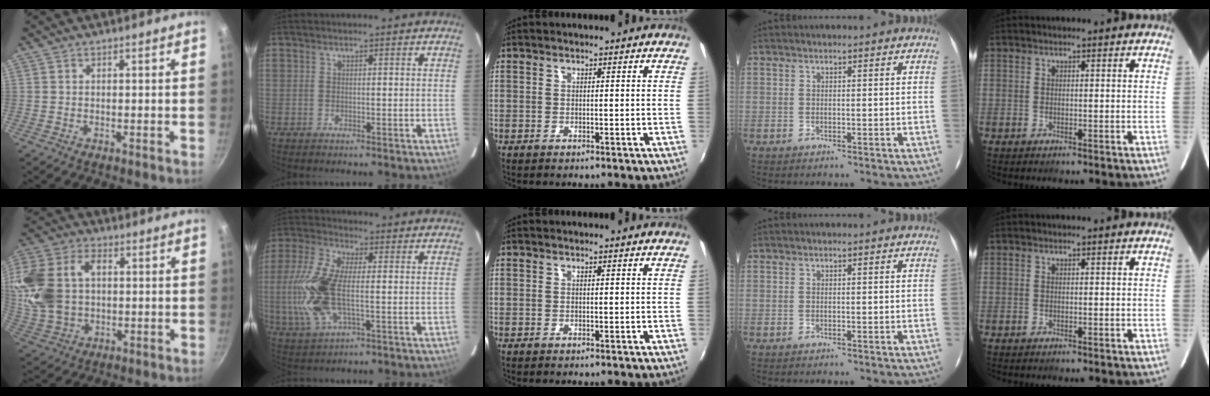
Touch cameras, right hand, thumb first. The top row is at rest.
{"thumb": {"total": 17.2, "force": [2.2, 12.2, 12.0], "torque": [-0.245, 0.019, 0.045]}, "index": {"total": 14.2, "force": [-1.1, 5.9, 12.9], "torque": [-0.289, 0.000, -0.024]}}